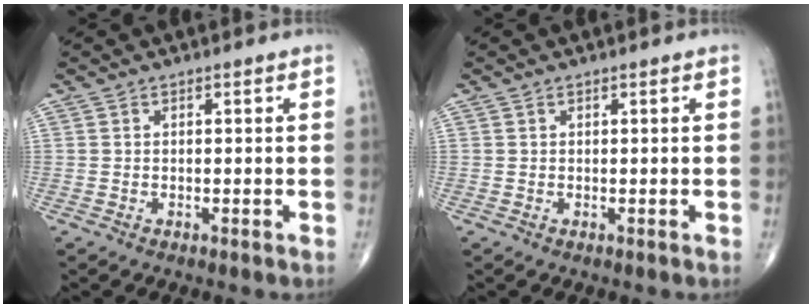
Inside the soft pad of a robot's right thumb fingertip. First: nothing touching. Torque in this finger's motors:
{"motor_torque": [-0.13, -0.19, 0.11, 0.13, -0.01]}